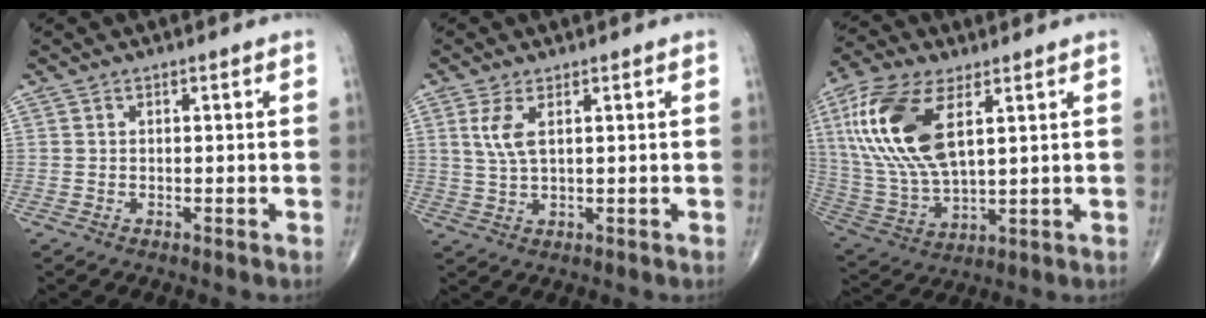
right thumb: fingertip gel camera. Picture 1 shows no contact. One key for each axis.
{"total": 4.4, "fx": 1.6, "fy": 1.6, "fz": 3.8, "tx": -0.088, "ty": -0.003, "tz": 0.039}
{"total": 19.2, "fx": 6.3, "fy": 8.8, "fz": 15.8, "tx": -0.343, "ty": -0.013, "tz": 0.124}